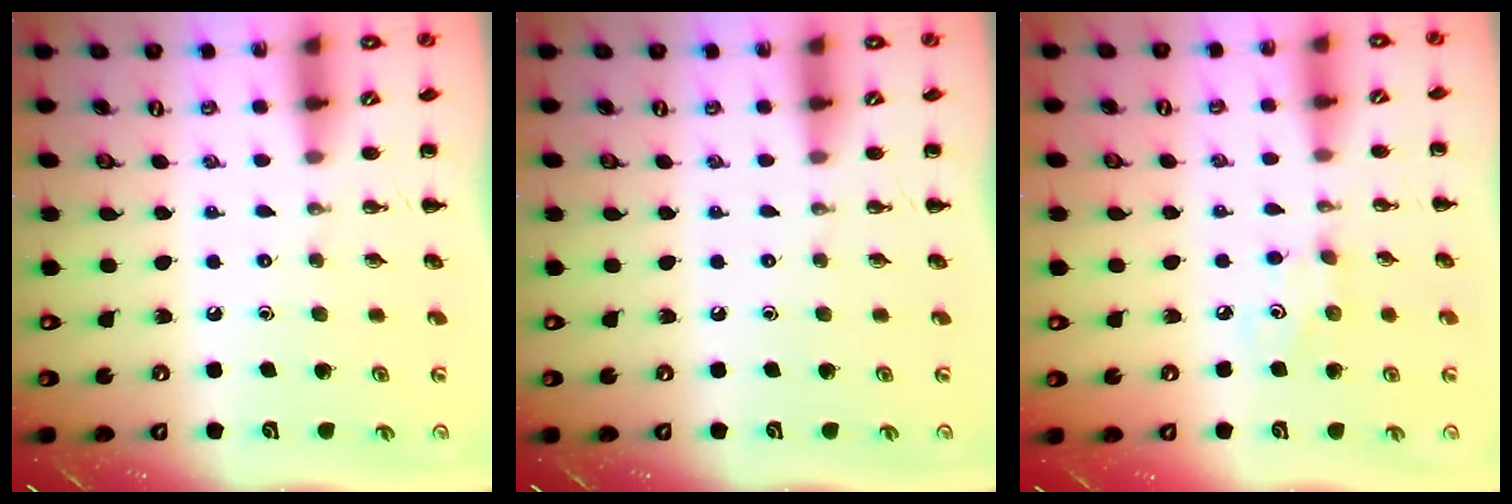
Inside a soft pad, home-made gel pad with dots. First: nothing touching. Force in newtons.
{"total": 0.0}
{"total": 3.2, "press": 3.1, "slide": 0.9}